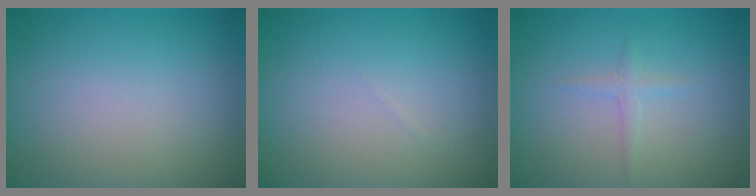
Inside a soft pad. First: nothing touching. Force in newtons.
{"total": 0.0}
{"total": 1.1, "press": 1.1, "slide": 0.0}